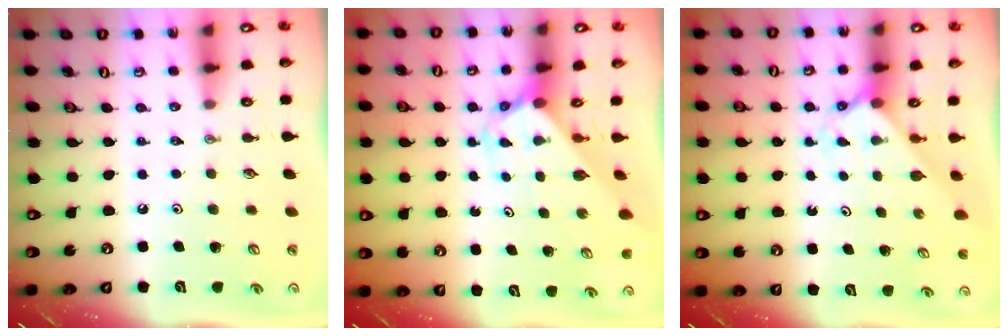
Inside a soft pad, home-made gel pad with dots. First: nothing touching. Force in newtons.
{"total": 2.4, "press": 2.4, "slide": 0.2}
{"total": 2.2, "press": 2.2, "slide": 0.2}